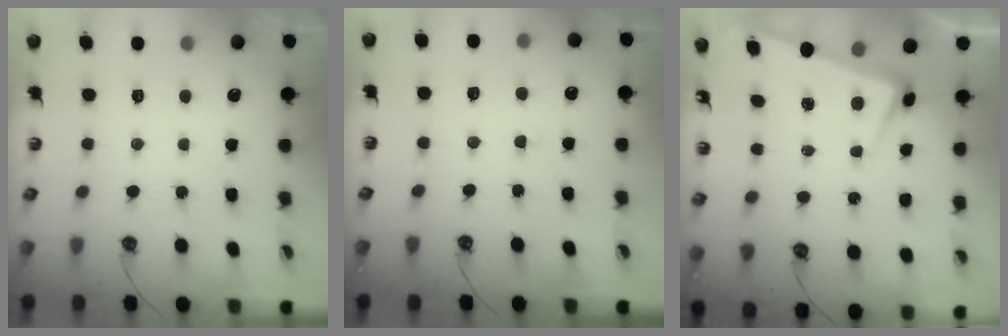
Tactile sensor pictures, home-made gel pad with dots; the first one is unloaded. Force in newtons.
{"total": 1.2, "press": 1.1, "slide": 0.5}
{"total": 3.0, "press": 2.9, "slide": 0.8}